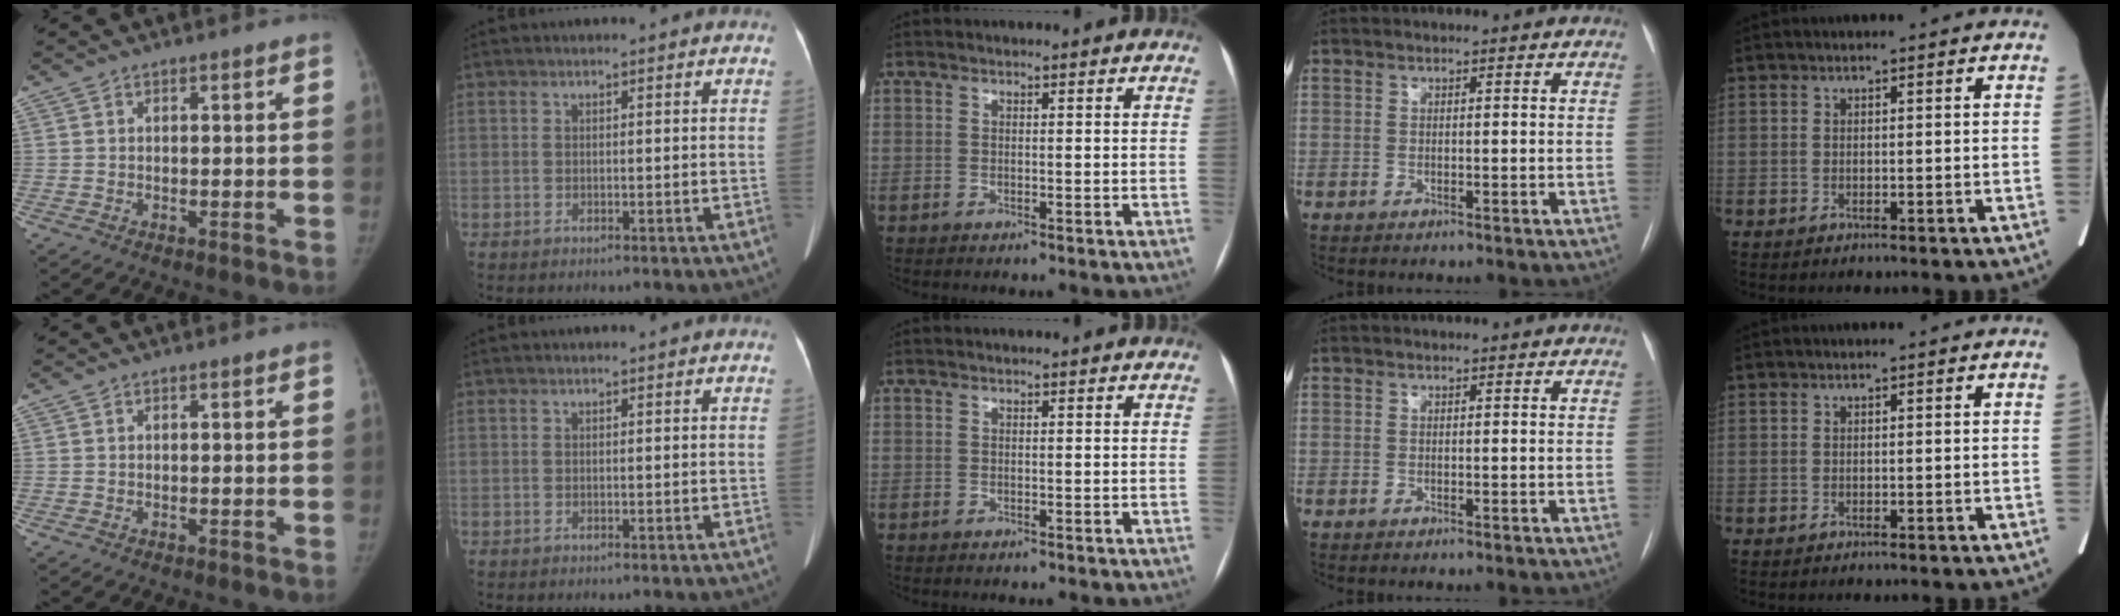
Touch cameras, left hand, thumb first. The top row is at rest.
{}